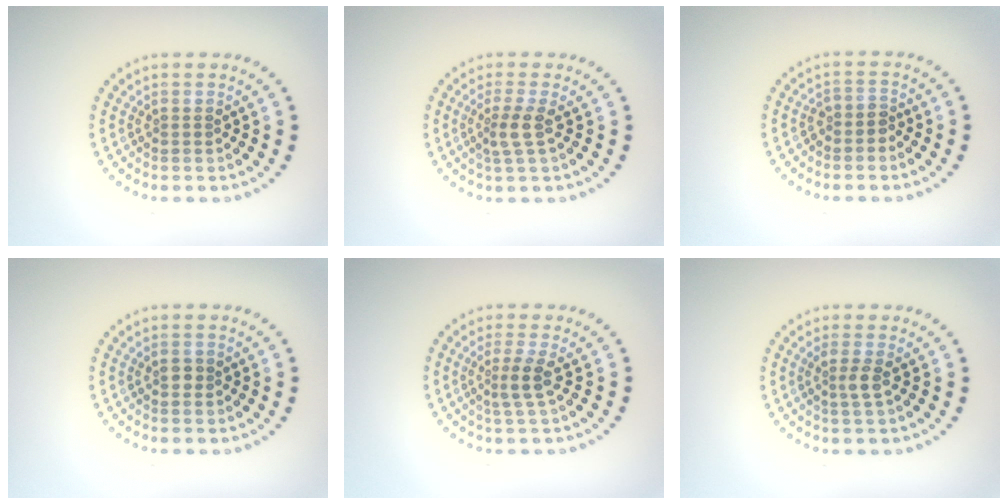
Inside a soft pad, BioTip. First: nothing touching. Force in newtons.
{"total": 2.1, "press": 1.6, "slide": 1.4}
{"total": 1.5, "press": 1.2, "slide": 0.9}
{"total": 0.9, "press": 0.8, "slide": 0.1}
{"total": 2.0, "press": 1.5, "slide": 1.3}
{"total": 1.5, "press": 1.2, "slide": 1.0}